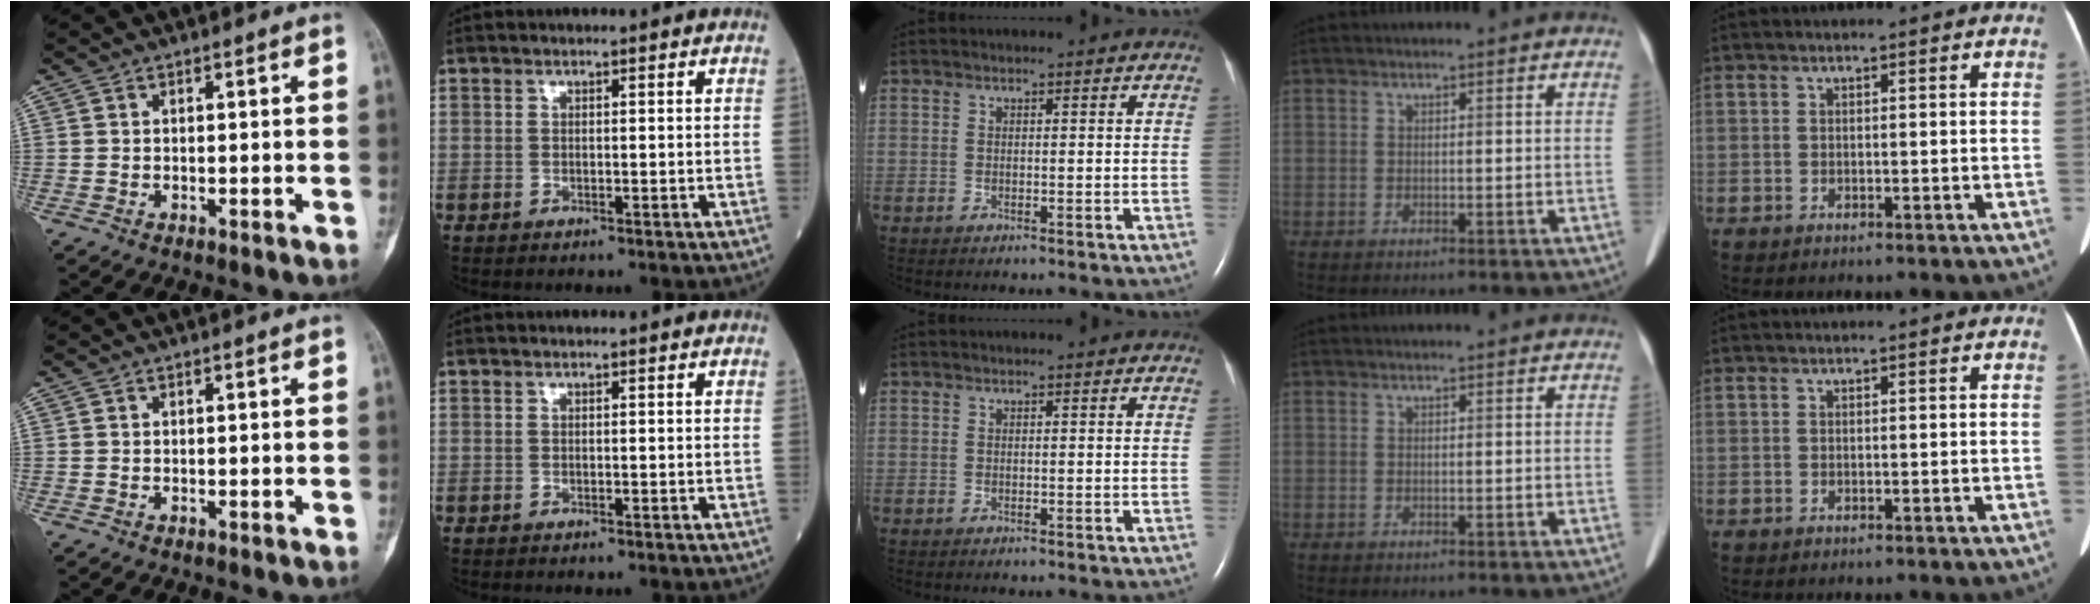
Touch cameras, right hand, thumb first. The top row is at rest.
{}